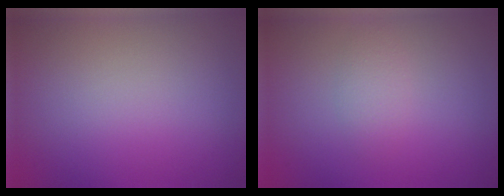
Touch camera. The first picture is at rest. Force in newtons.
{"total": 1.7, "press": 1.7, "slide": 0.0}